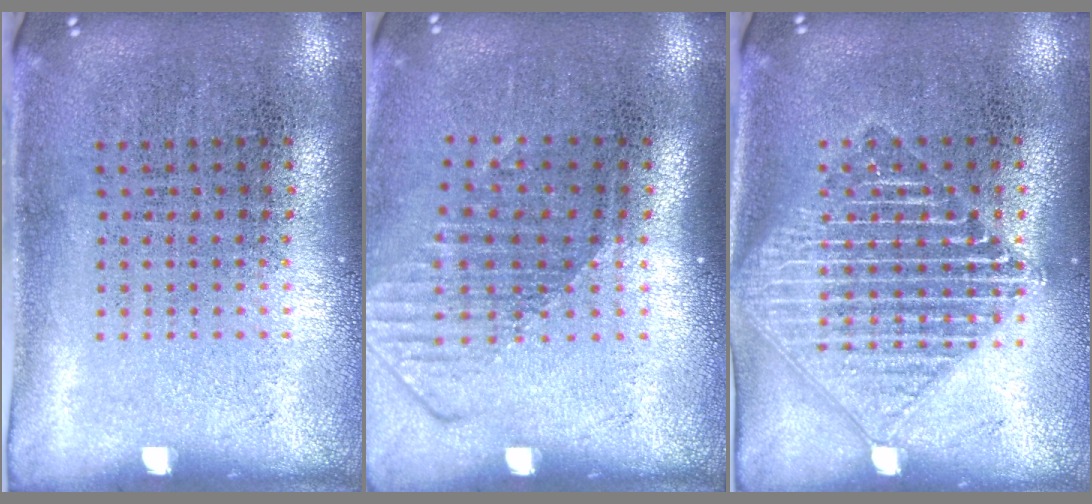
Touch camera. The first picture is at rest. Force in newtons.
{"total": 1.6, "press": 1.2, "slide": 1.0}
{"total": 2.1, "press": 2.1, "slide": 0.3}